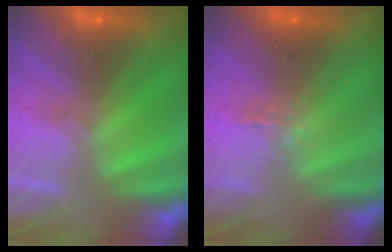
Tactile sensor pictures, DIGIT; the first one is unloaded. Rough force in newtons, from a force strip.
{"total": 1.2}